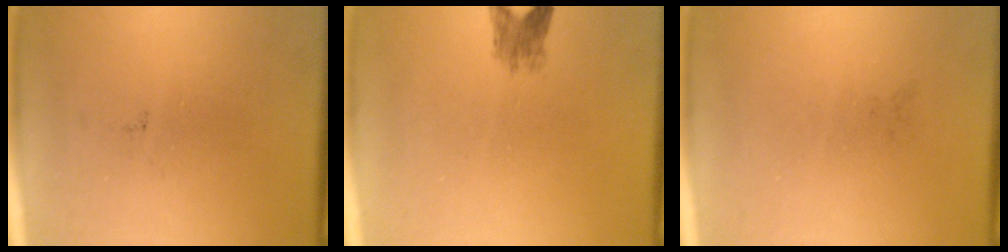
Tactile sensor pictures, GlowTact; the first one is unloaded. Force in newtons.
{"total": 2.5}
{"total": 0.0}